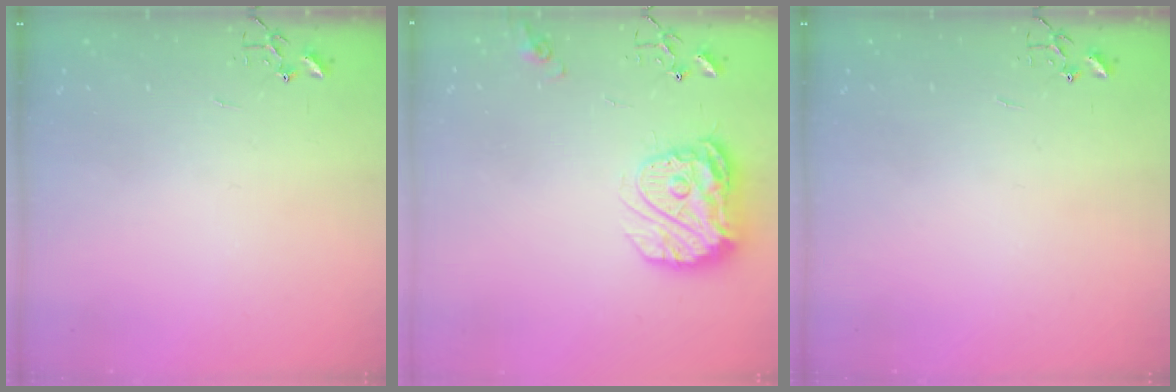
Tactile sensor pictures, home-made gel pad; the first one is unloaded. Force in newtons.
{"total": 17.1, "press": 17.0, "slide": 1.5}
{"total": 0.0}